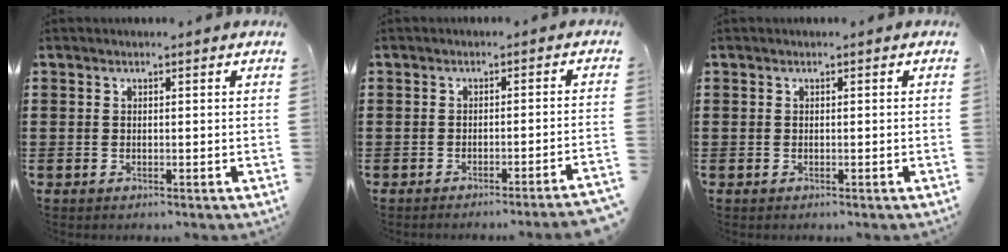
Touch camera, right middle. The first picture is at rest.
{"total": 2.2, "force": [-1.8, -0.7, 1.0], "torque": [-0.018, -0.003, -0.037]}
{"total": 0.0}